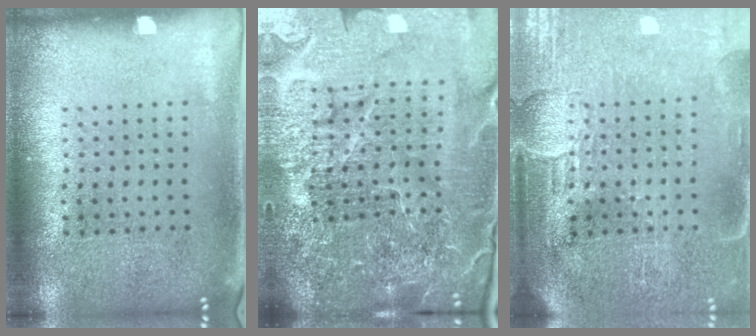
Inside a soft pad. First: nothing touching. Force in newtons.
{"total": 6.7, "press": 5.8, "slide": 3.2}
{"total": 3.9, "press": 3.5, "slide": 1.8}